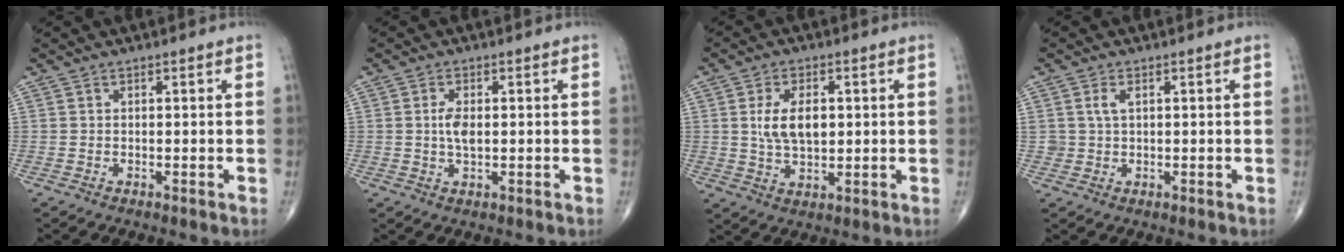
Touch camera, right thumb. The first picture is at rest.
{"total": 3.5, "force": [0.2, 1.6, 3.1], "torque": [-0.059, -0.002, 0.003]}
{"total": 8.0, "force": [1.2, 4.7, 6.4], "torque": [-0.104, -0.006, 0.025]}
{"total": 2.4, "force": [0.8, 1.5, 1.7], "torque": [-0.030, -0.001, 0.018]}